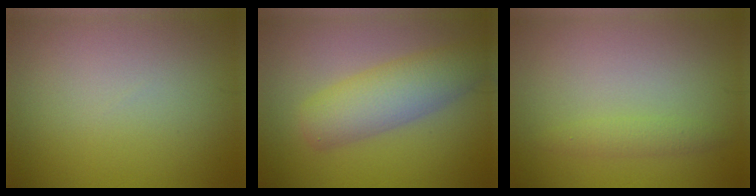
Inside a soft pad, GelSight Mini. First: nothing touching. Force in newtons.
{"total": 5.6, "press": 5.6, "slide": 0.4}
{"total": 1.4, "press": 1.4, "slide": 0.1}